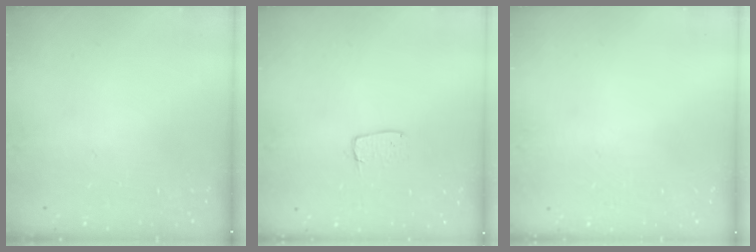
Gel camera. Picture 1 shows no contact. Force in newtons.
{"total": 3.9, "press": 3.9, "slide": 0.3}
{"total": 0.0}